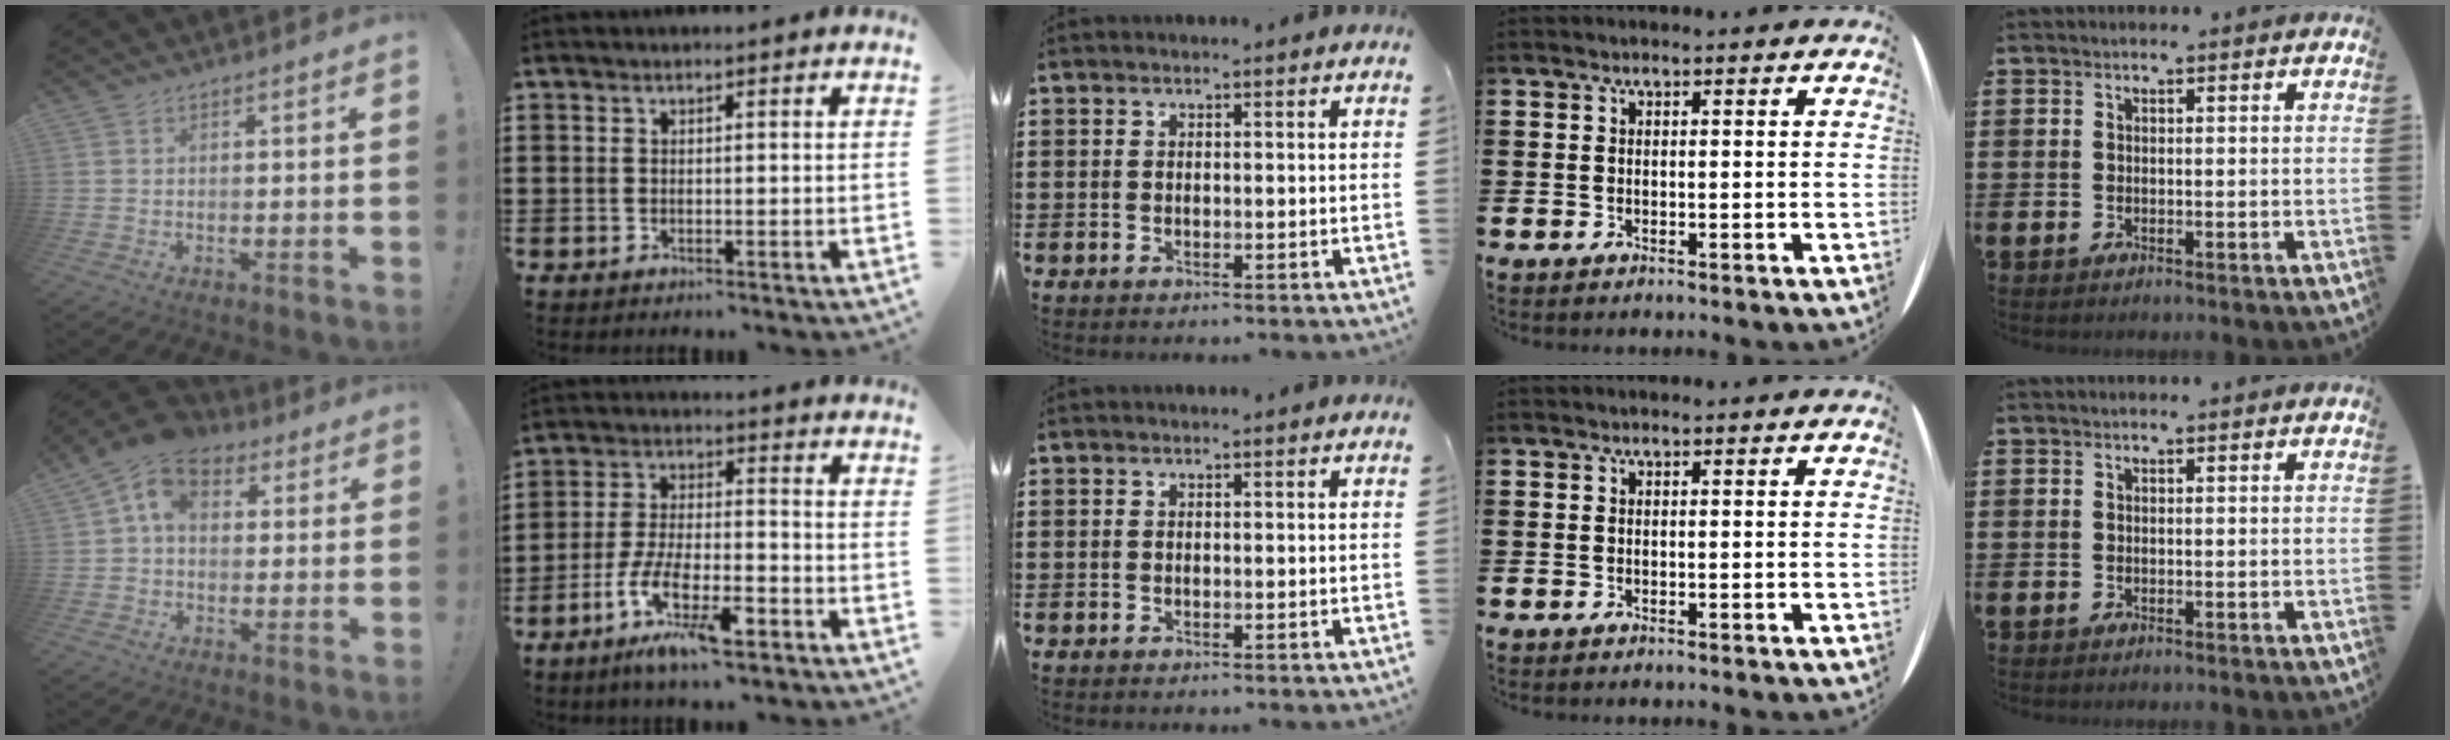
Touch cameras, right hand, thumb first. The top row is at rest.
{"thumb": {"total": 10.2, "force": [3.8, 7.4, 5.9], "torque": [-0.105, -0.002, 0.074]}, "index": {"total": 10.9, "force": [-6.2, 3.1, 8.4], "torque": [-0.177, -0.001, -0.117]}}